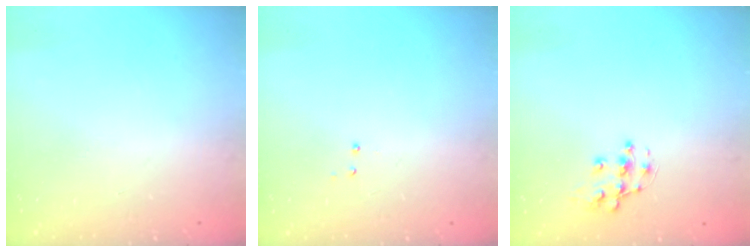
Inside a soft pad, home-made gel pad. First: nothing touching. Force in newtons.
{"total": 2.9, "press": 2.8, "slide": 0.6}
{"total": 9.8, "press": 9.8, "slide": 0.6}